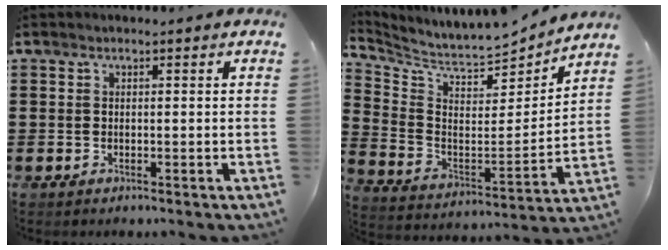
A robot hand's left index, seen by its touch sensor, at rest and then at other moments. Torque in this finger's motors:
{"motor_torque": [1.15, -0.99, 0.22, 0.04]}